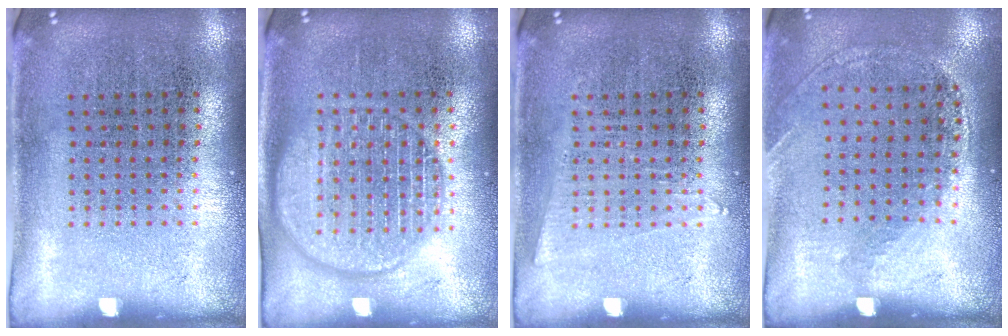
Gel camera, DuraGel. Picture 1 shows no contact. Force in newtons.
{"total": 3.2, "press": 3.2, "slide": 0.4}
{"total": 0.9, "press": 0.9, "slide": 0.3}
{"total": 1.1, "press": 0.9, "slide": 0.7}